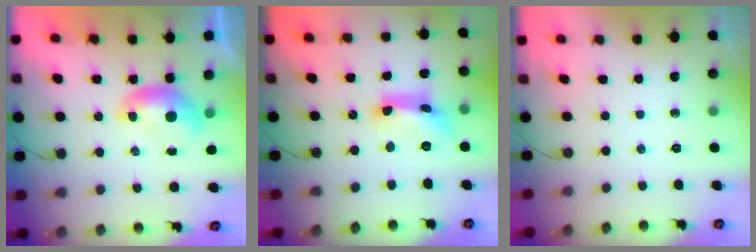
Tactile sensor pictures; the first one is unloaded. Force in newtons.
{"total": 10.2, "press": 10.2, "slide": 0.8}
{"total": 0.0}